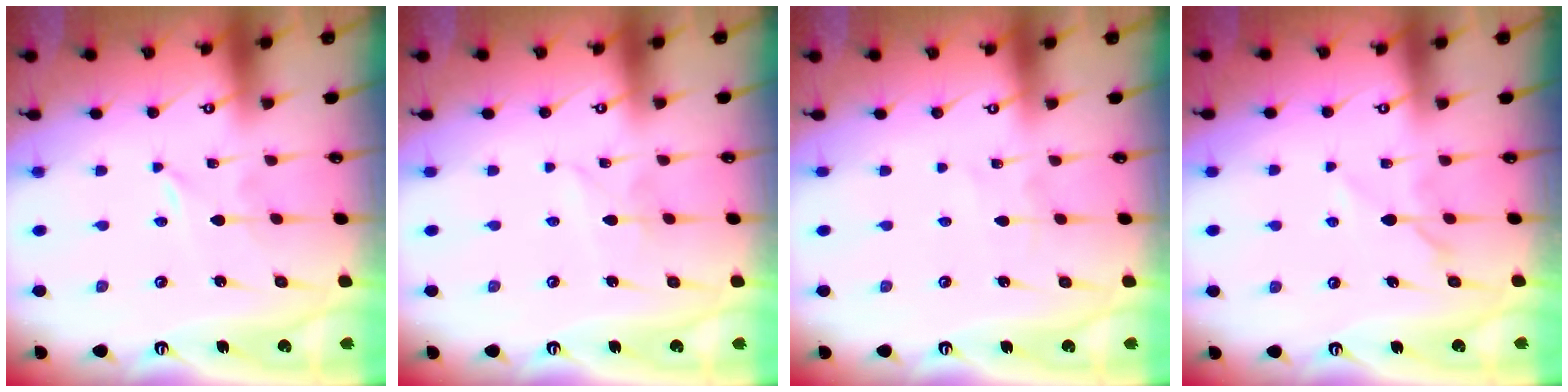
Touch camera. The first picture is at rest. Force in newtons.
{"total": 1.9, "press": 1.9, "slide": 0.1}
{"total": 0.7, "press": 0.7, "slide": 0.0}
{"total": 5.7, "press": 5.7, "slide": 0.6}